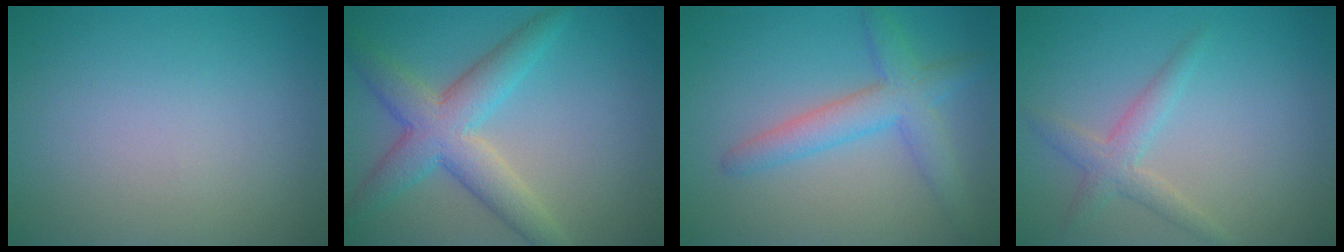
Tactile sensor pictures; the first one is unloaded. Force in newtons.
{"total": 5.8, "press": 5.8, "slide": 0.0}
{"total": 4.1, "press": 4.1, "slide": 0.1}
{"total": 2.4, "press": 2.4, "slide": 0.1}